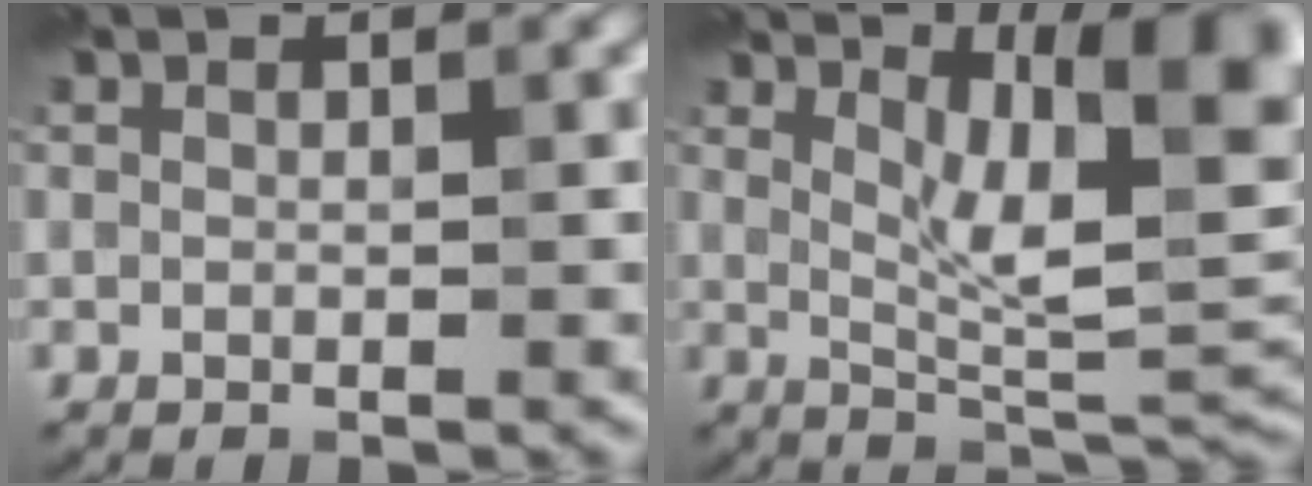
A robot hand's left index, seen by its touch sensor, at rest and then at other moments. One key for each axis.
{"total": 9.3, "fx": 3.6, "fy": 2.3, "fz": 8.2, "tx": -0.117, "ty": 0.001, "tz": 0.062}